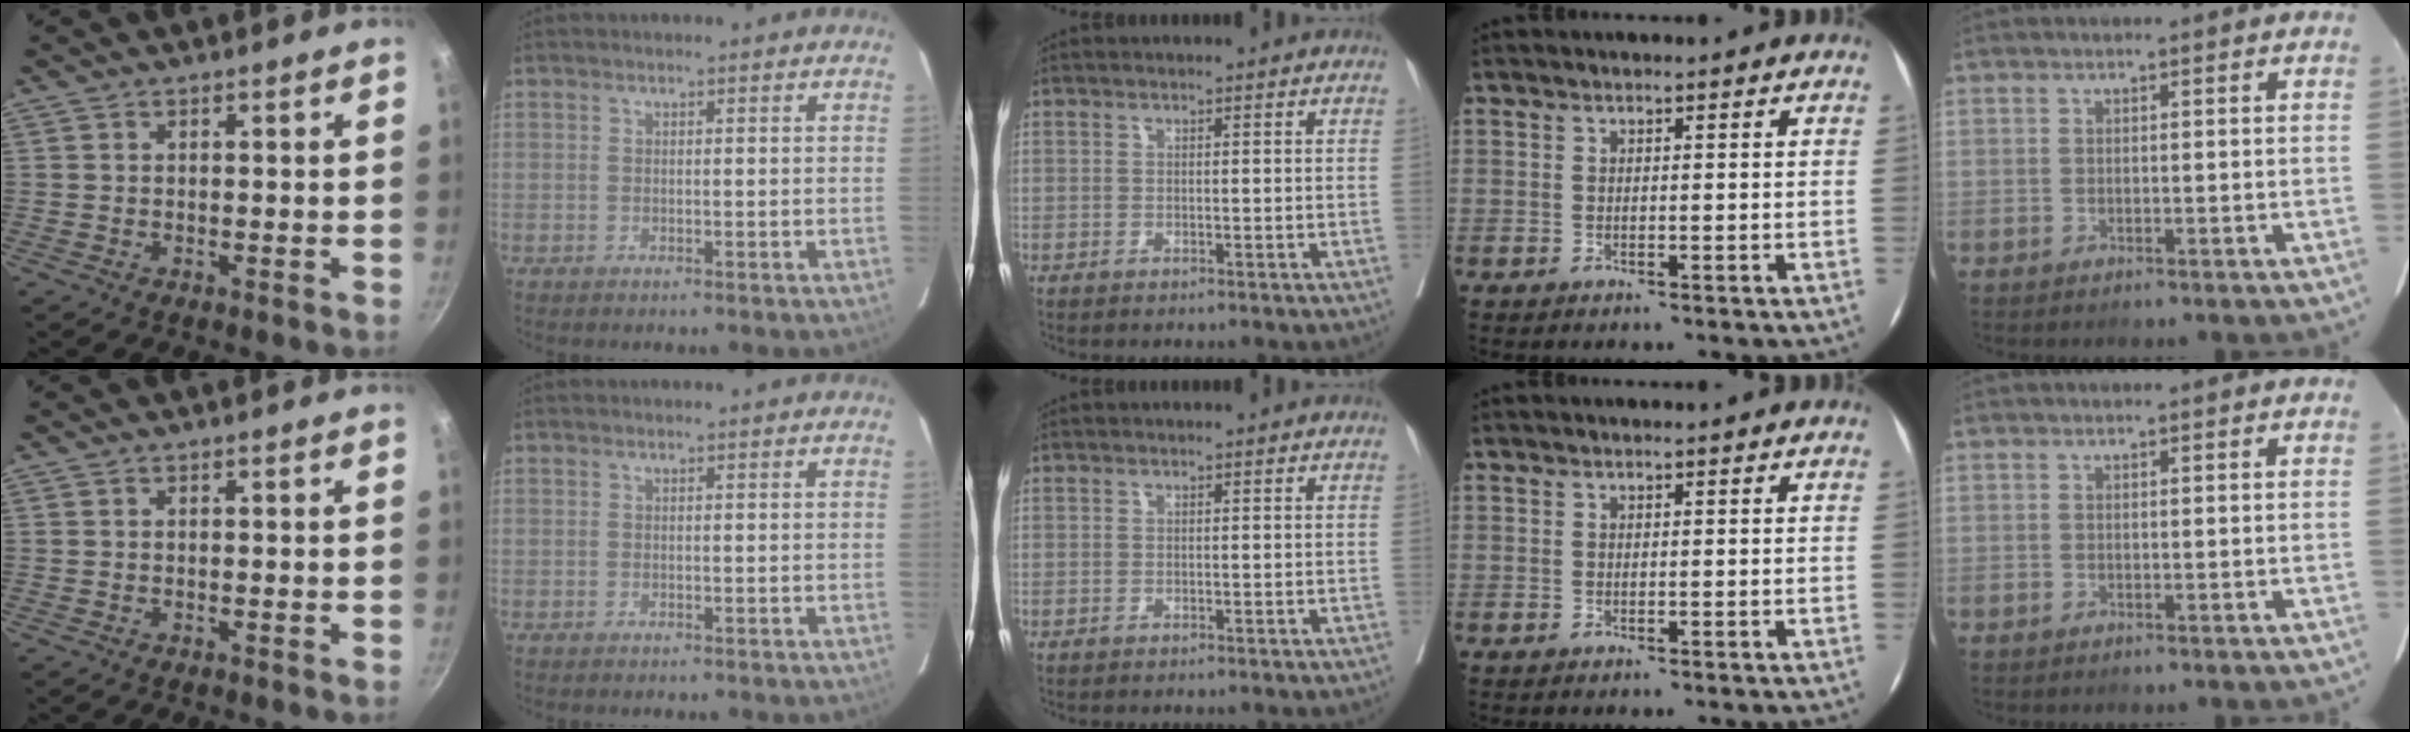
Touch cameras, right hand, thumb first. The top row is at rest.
{}